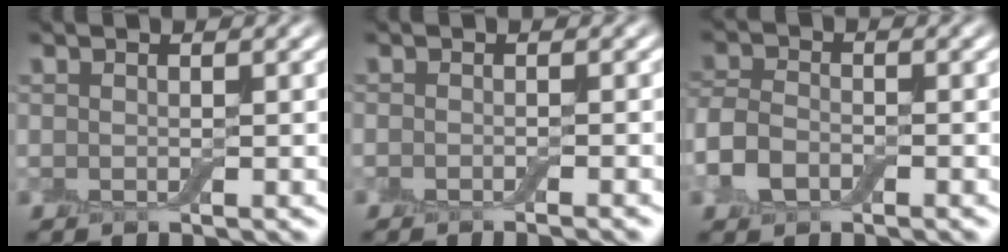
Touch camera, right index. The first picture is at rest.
{"total": 1.5, "force": [-1.2, 0.1, 1.0], "torque": [-0.013, -0.002, -0.019]}
{"total": 3.4, "force": [-1.7, 2.0, 2.0], "torque": [-0.044, 0.003, -0.045]}